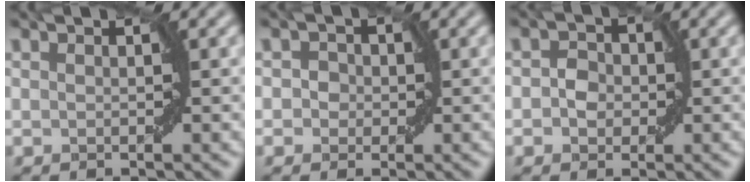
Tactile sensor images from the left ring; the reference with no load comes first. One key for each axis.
{"total": 1.8, "fx": 0.2, "fy": 1.7, "fz": 0.6, "tx": 0.004, "ty": 0.006, "tz": -0.009}
{"total": 2.0, "fx": -0.2, "fy": 1.8, "fz": 0.9, "tx": -0.013, "ty": 0.004, "tz": -0.007}